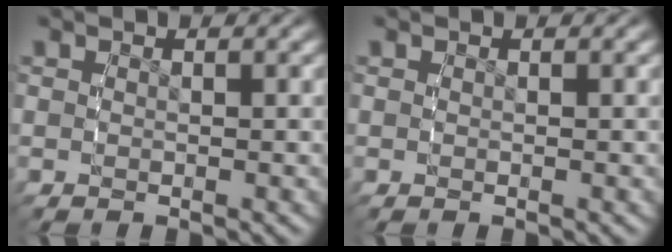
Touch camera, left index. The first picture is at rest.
{"total": 0.0}